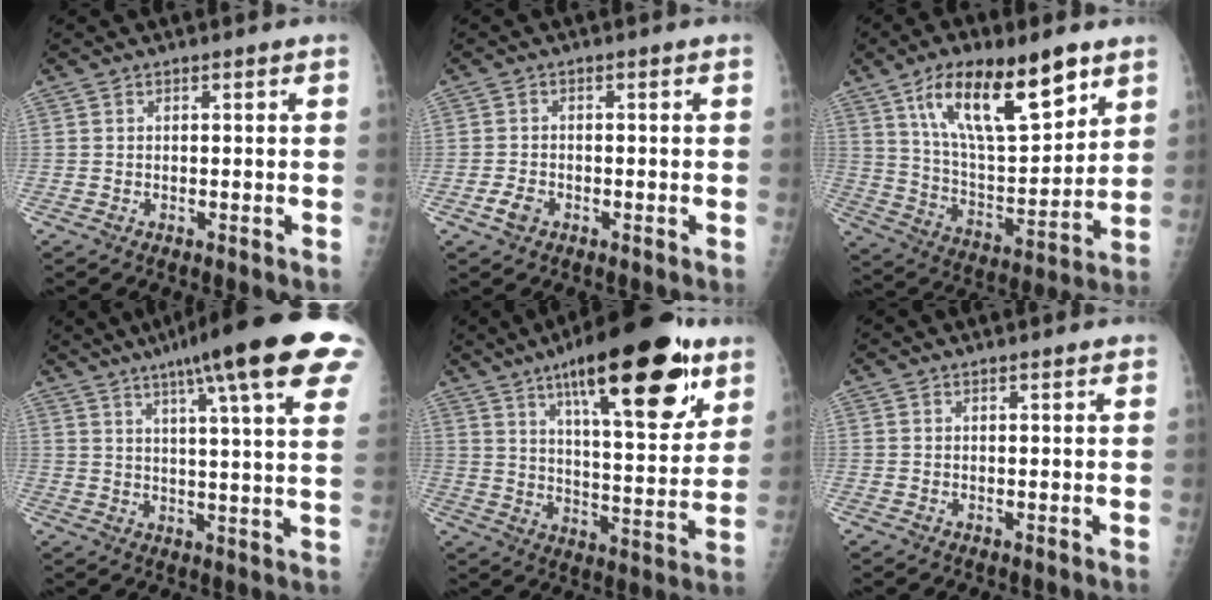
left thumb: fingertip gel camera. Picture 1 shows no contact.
{"total": 2.5, "force": [-1.3, 1.7, 1.4], "torque": [-0.024, 0.003, -0.024]}
{"total": 20.8, "force": [11.5, 7.8, 15.5], "torque": [-0.225, -0.046, 0.209]}
{"total": 22.7, "force": [13.6, 2.8, 18.0], "torque": [-0.252, -0.016, 0.172]}
{"total": 25.7, "force": [14.4, 7.8, 19.9], "torque": [-0.272, -0.048, 0.221]}
{"total": 1.0, "force": [0.9, 0.3, 0.3], "torque": [-0.003, -0.002, 0.012]}